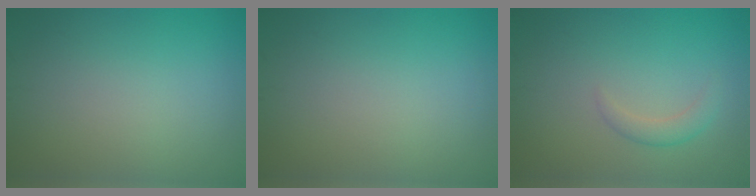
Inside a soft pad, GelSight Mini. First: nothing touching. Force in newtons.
{"total": 0.0}
{"total": 1.6, "press": 1.6, "slide": 0.1}